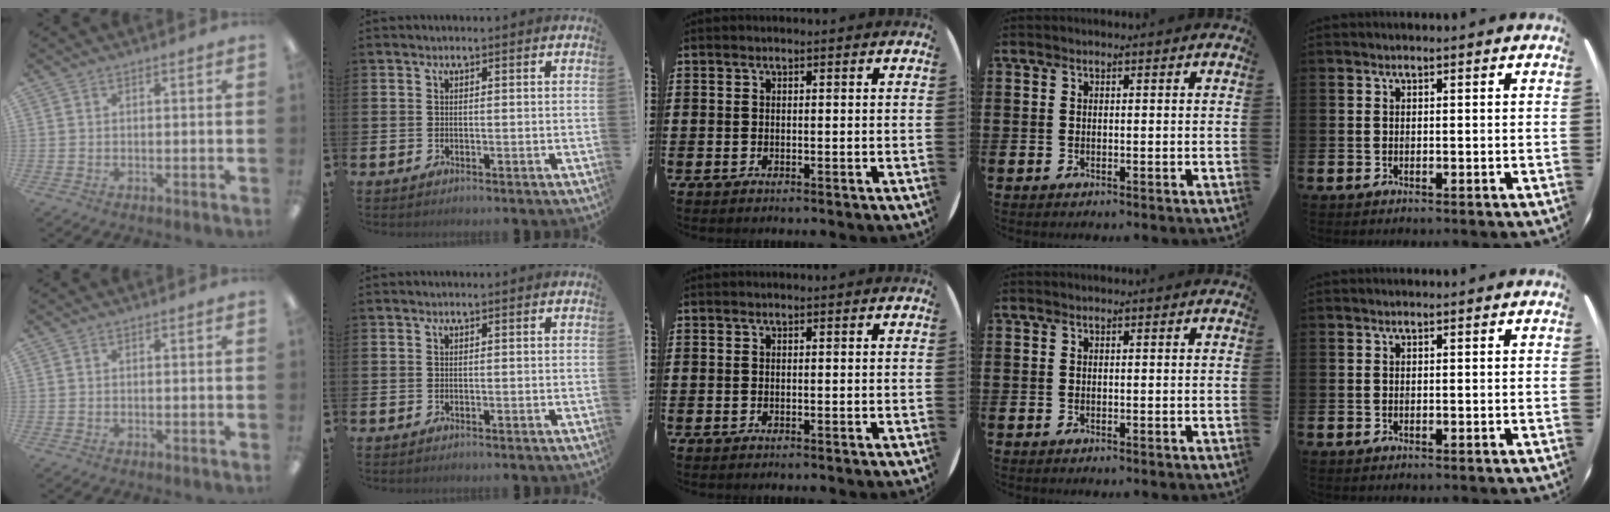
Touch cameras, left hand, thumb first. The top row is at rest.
{}